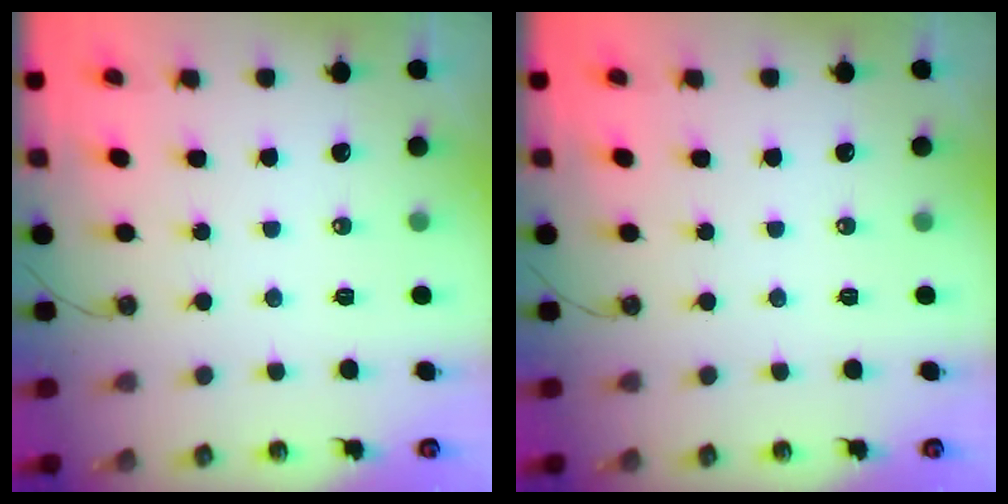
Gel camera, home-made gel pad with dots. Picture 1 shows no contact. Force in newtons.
{"total": 0.0}